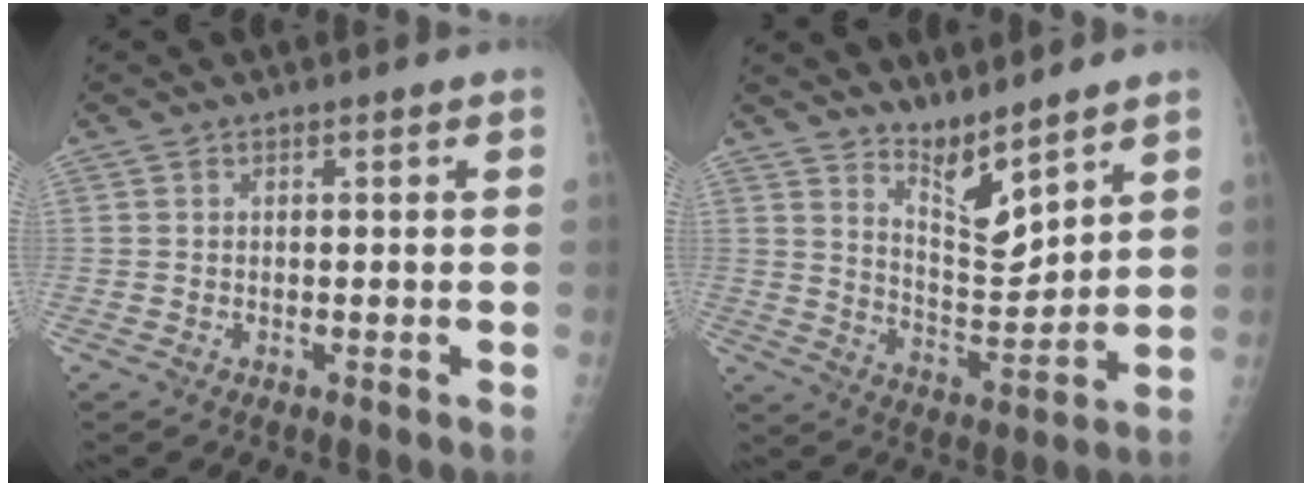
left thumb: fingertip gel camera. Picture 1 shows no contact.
{"total": 8.5, "force": [7.0, 1.8, 4.4], "torque": [-0.068, -0.073, 0.140]}